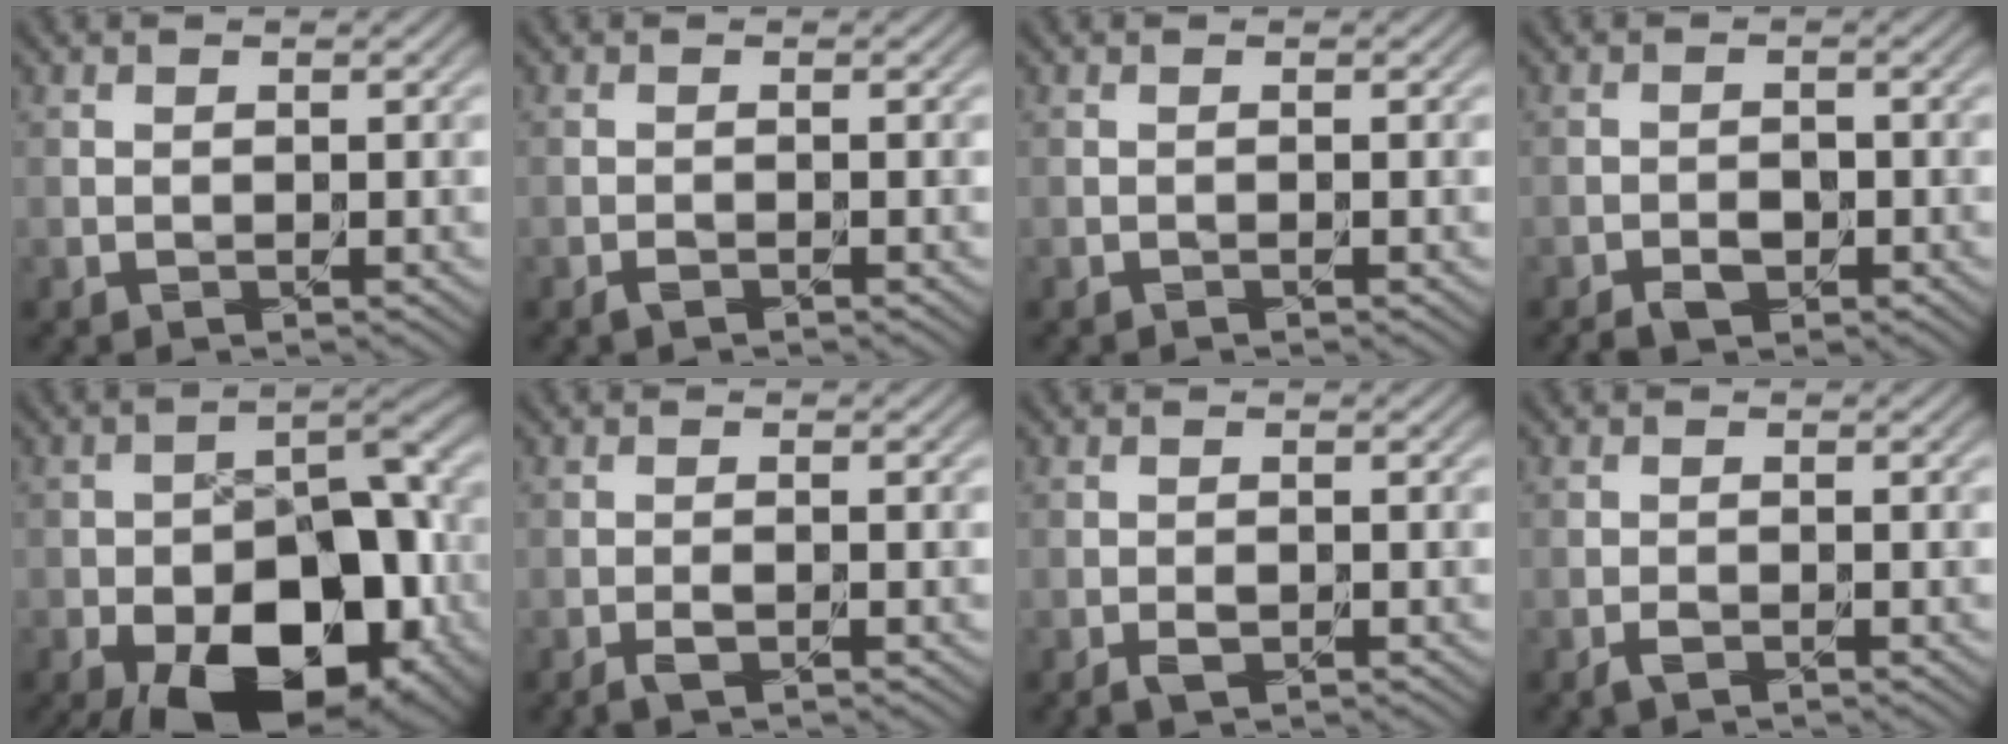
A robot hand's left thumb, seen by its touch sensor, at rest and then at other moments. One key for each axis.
{"total": 0.9, "fx": -0.7, "fy": 0.3, "fz": 0.3, "tx": -0.004, "ty": 0.001, "tz": -0.018}
{"total": 0.0}
{"total": 2.3, "fx": -1.7, "fy": 1.2, "fz": 1.1, "tx": -0.017, "ty": -0.002, "tz": -0.032}
{"total": 19.2, "fx": -9.9, "fy": 10.4, "fz": 12.8, "tx": -0.163, "ty": -0.014, "tz": -0.148}
{"total": 1.7, "fx": -1.2, "fy": 0.3, "fz": 1.2, "tx": -0.018, "ty": 0.002, "tz": -0.024}
{"total": 1.2, "fx": -0.8, "fy": 0.5, "fz": 0.6, "tx": -0.010, "ty": -0.001, "tz": -0.019}
{"total": 1.2, "fx": -1.0, "fy": 0.4, "fz": 0.6, "tx": -0.010, "ty": 0.000, "tz": -0.023}